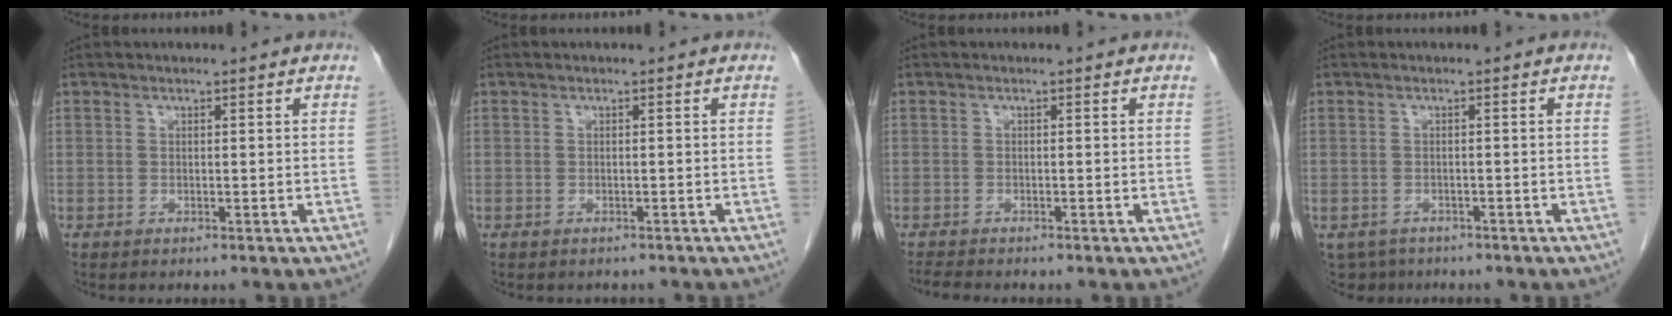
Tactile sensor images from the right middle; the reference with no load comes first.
{"total": 2.0, "force": [-1.7, 0.9, 0.4], "torque": [-0.015, -0.002, -0.020]}
{"total": 2.1, "force": [-2.0, 0.1, 0.7], "torque": [-0.017, -0.008, -0.033]}
{"total": 4.5, "force": [-3.3, 3.0, 0.7], "torque": [-0.011, -0.002, -0.050]}